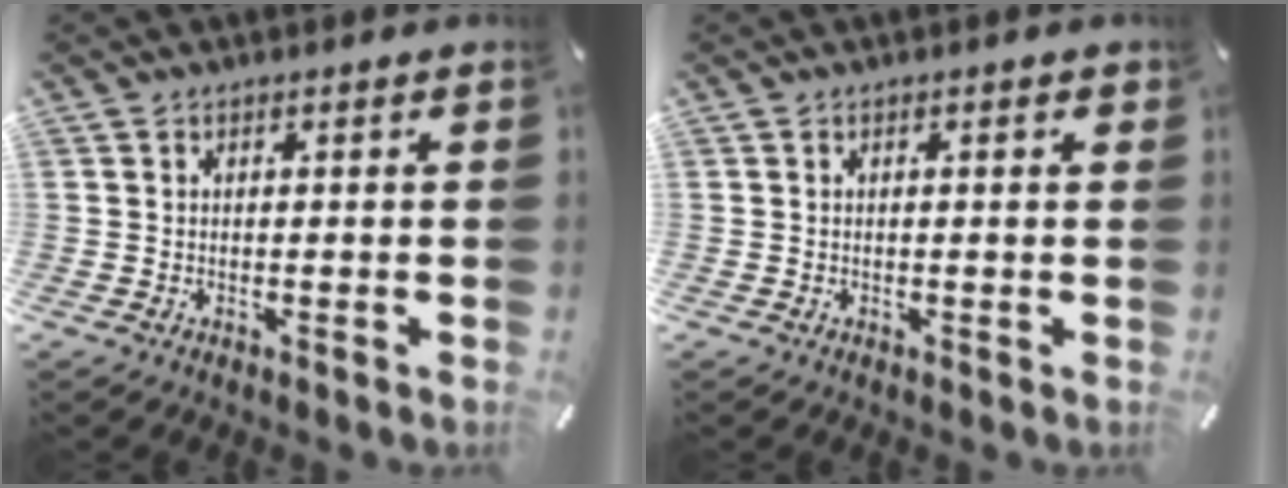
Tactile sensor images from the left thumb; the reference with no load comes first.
{"total": 1.0, "force": [0.1, 0.2, 0.9], "torque": [-0.011, -0.001, 0.000]}